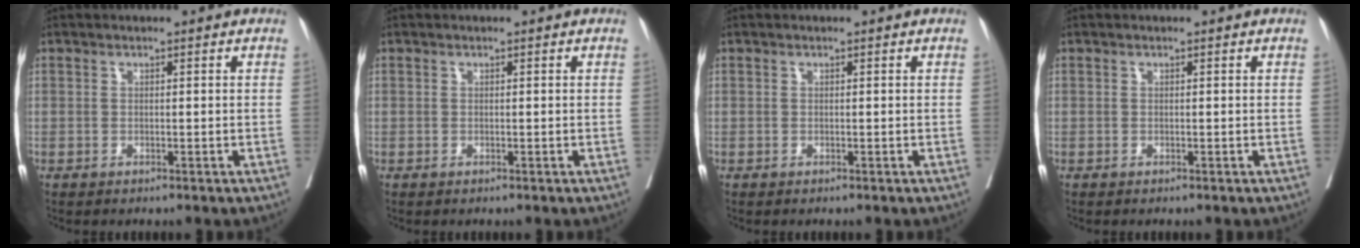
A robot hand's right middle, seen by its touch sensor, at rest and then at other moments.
{"total": 0.0}
{"total": 0.0}
{"total": 0.0}